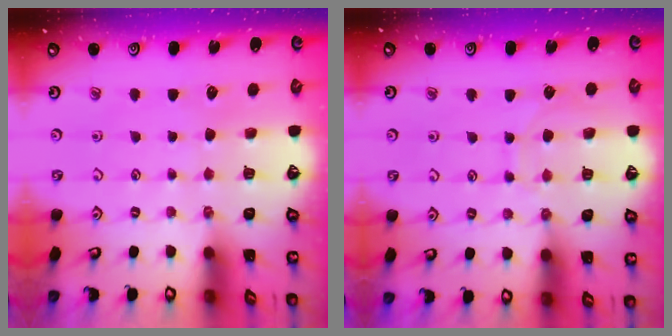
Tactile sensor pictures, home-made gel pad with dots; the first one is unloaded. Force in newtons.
{"total": 7.6, "press": 7.5, "slide": 0.7}